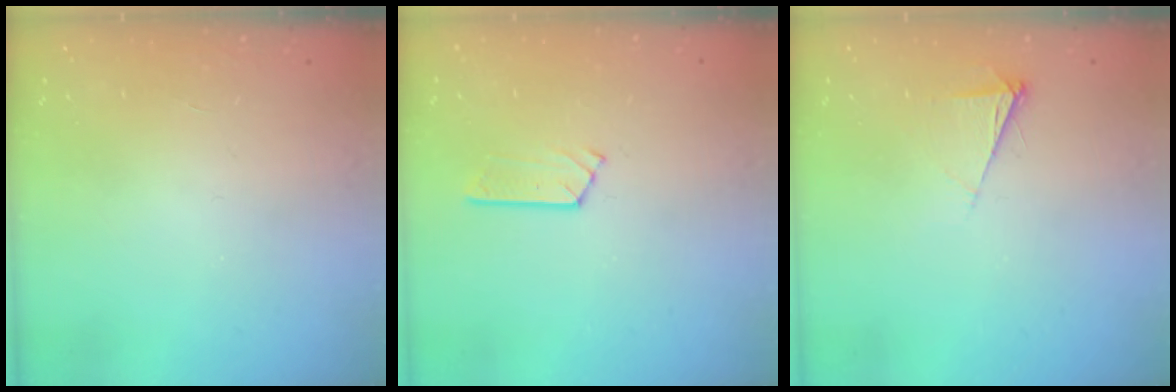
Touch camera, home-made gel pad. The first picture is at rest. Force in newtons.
{"total": 3.3, "press": 3.3, "slide": 0.3}
{"total": 4.5, "press": 4.5, "slide": 0.6}